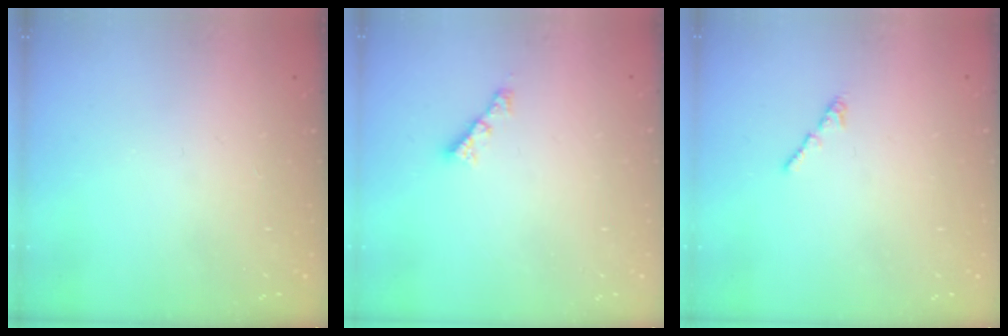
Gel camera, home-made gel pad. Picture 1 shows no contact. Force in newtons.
{"total": 2.4, "press": 2.4, "slide": 0.3}
{"total": 0.7, "press": 0.6, "slide": 0.4}